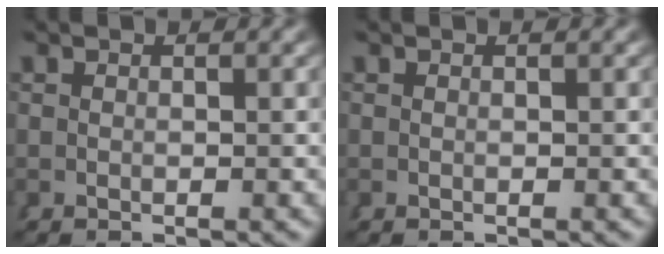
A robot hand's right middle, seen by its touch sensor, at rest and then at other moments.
{"total": 0.0}